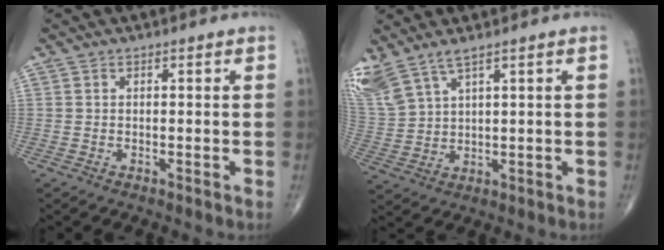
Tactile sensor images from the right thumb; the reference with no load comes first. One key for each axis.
{"total": 9.3, "fx": 6.6, "fy": 3.3, "fz": 5.8, "tx": -0.148, "ty": -0.018, "tz": 0.149}